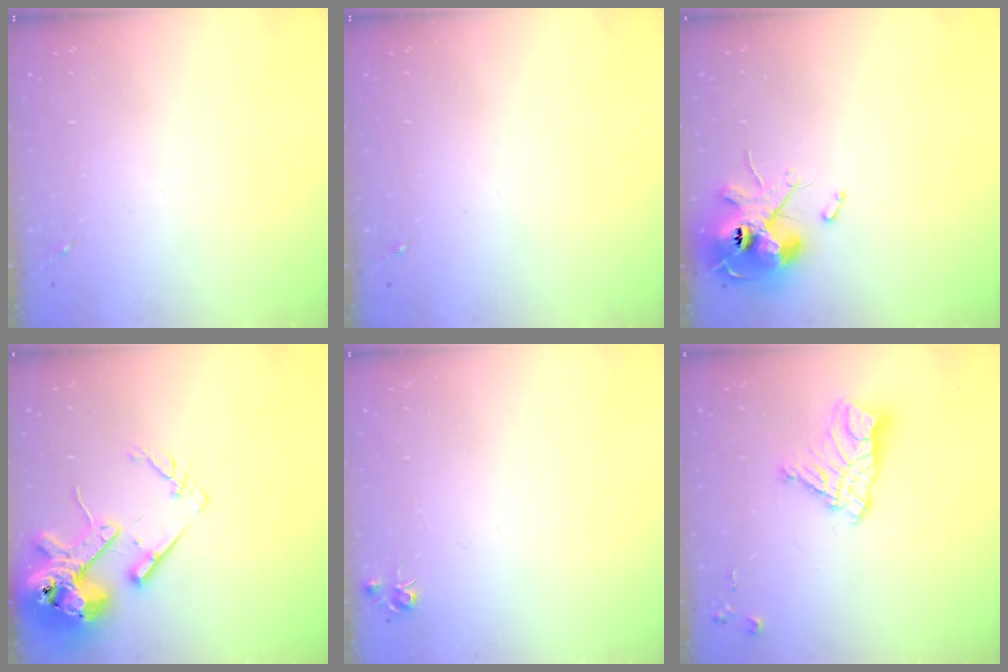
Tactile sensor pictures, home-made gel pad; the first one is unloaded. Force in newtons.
{"total": 0.0}
{"total": 11.9, "press": 11.7, "slide": 1.7}
{"total": 16.1, "press": 15.9, "slide": 2.4}
{"total": 4.3, "press": 4.3, "slide": 0.5}
{"total": 11.6, "press": 11.6, "slide": 1.0}